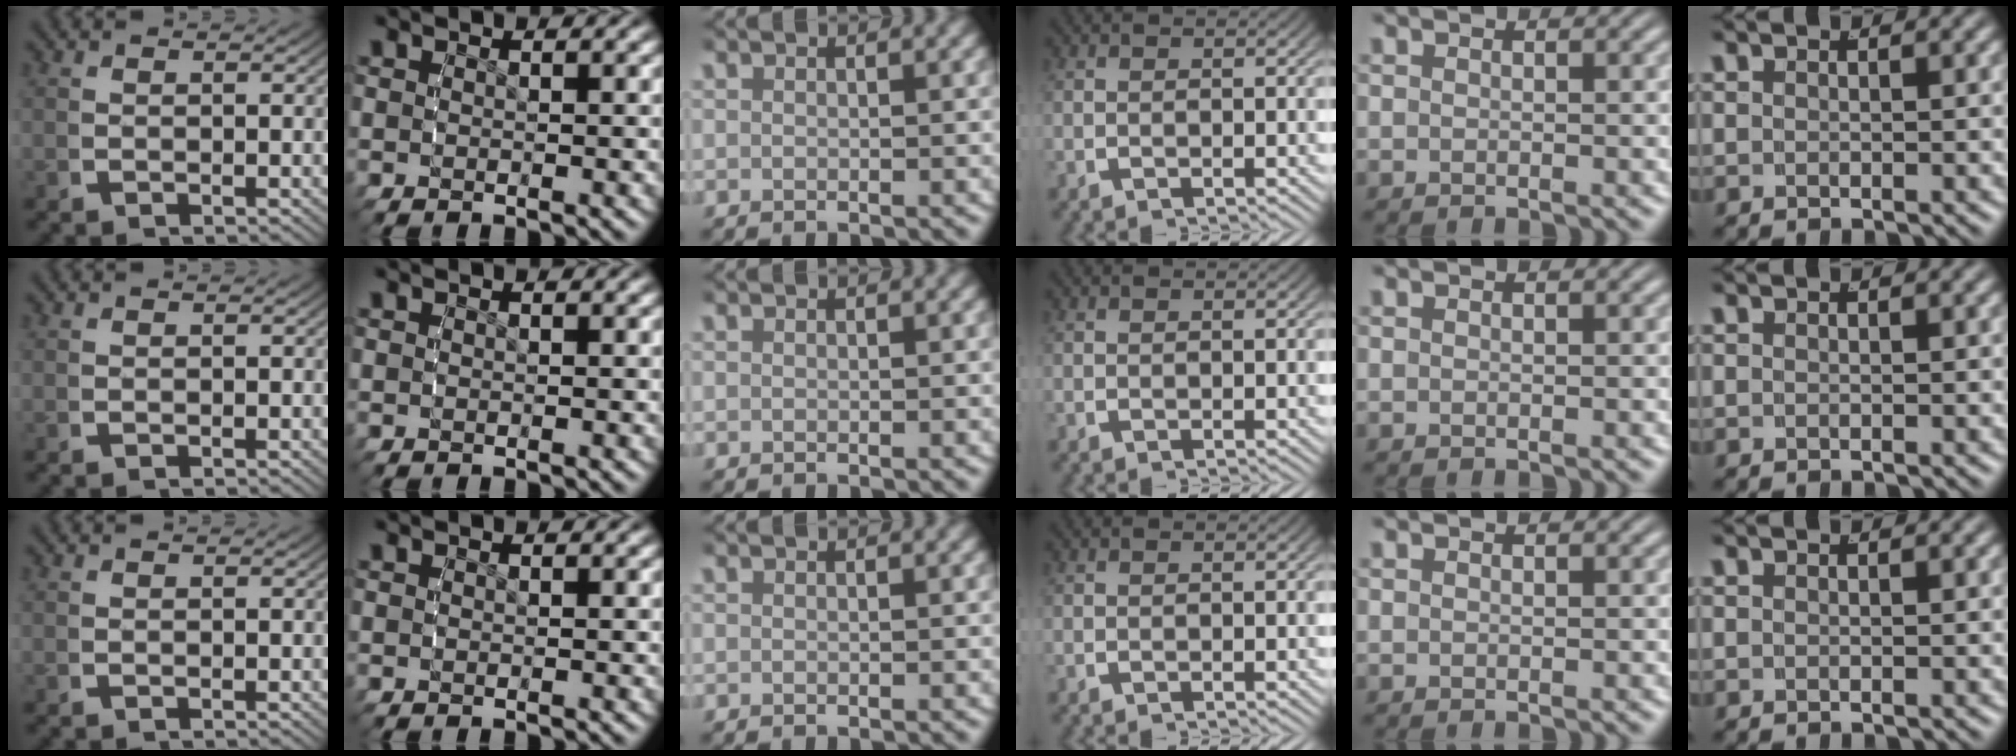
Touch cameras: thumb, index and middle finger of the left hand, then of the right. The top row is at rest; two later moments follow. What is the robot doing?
{"motion": "reach", "object": "bowl"}